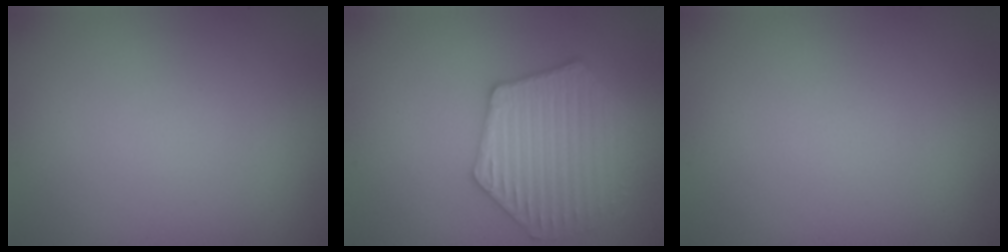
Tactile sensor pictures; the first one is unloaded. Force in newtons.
{"total": 4.9, "press": 4.6, "slide": 1.7}
{"total": 0.0}